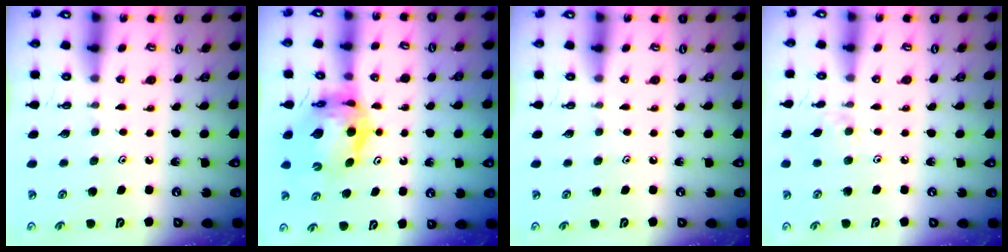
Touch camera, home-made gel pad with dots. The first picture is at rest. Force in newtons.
{"total": 9.9, "press": 9.8, "slide": 1.2}
{"total": 0.0}
{"total": 2.6, "press": 2.6, "slide": 0.5}